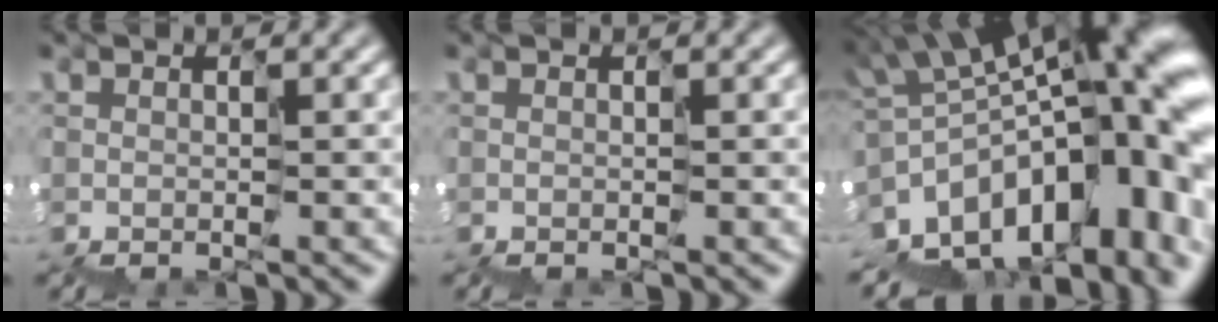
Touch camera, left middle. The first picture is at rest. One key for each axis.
{"total": 0.0}
{"total": 15.2, "fx": -5.0, "fy": 7.6, "fz": 12.2, "tx": -0.160, "ty": -0.001, "tz": -0.071}